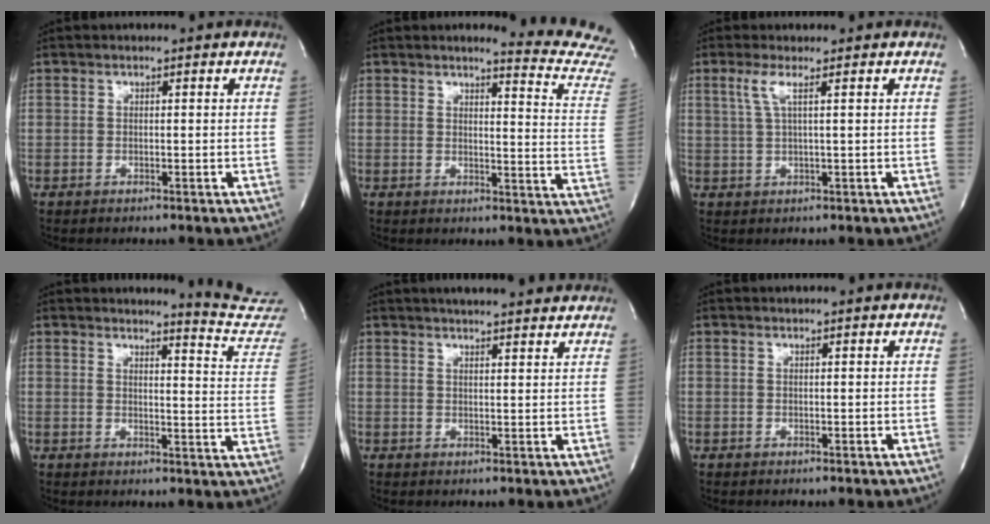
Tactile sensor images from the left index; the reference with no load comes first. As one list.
[{"total": 11.8, "force": [11.6, -1.7, 1.7], "torque": [-0.014, -0.130, 0.104]}, {"total": 2.7, "force": [1.0, -0.3, 2.5], "torque": [-0.065, 0.001, 0.025]}, {"total": 11.2, "force": [11.1, -1.3, 0.1], "torque": [0.004, -0.129, 0.100]}, {"total": 11.4, "force": [10.1, 1.3, 5.0], "torque": [-0.072, 0.009, 0.119]}, {"total": 1.0, "force": [0.9, -0.1, 0.4], "torque": [-0.010, 0.003, 0.010]}]